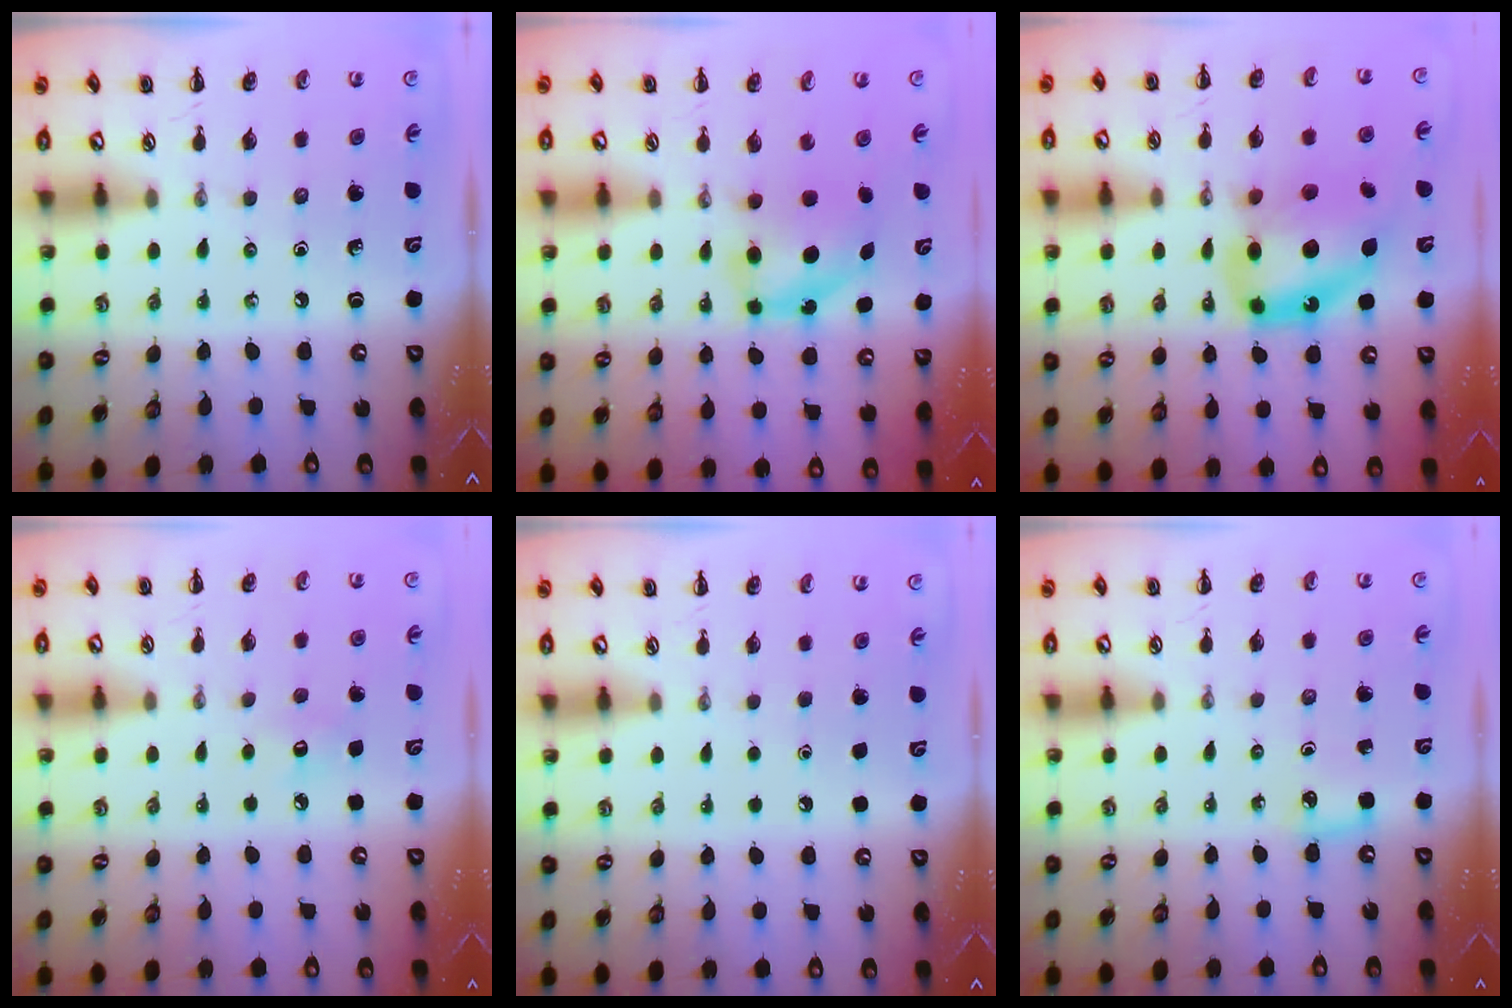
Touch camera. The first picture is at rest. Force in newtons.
{"total": 5.9, "press": 5.9, "slide": 0.6}
{"total": 14.0, "press": 13.6, "slide": 3.3}
{"total": 5.1, "press": 4.9, "slide": 1.4}
{"total": 1.8, "press": 1.8, "slide": 0.1}
{"total": 4.9, "press": 4.5, "slide": 1.7}